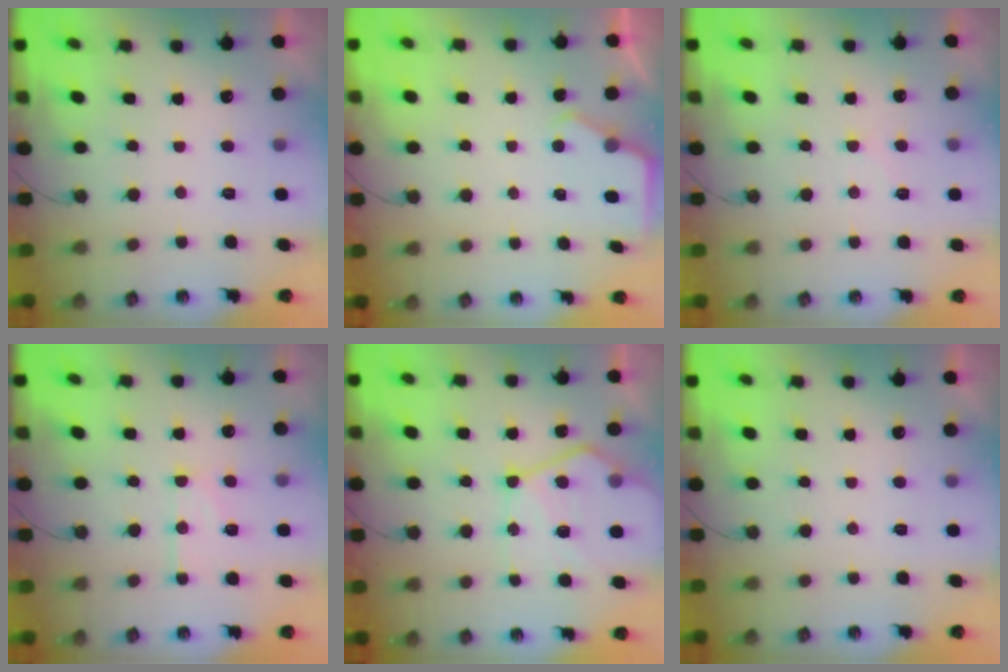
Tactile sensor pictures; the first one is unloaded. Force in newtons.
{"total": 2.9, "press": 2.8, "slide": 0.4}
{"total": 4.1, "press": 4.0, "slide": 0.6}
{"total": 9.3, "press": 9.3, "slide": 0.8}
{"total": 15.7, "press": 15.6, "slide": 1.6}
{"total": 0.0}